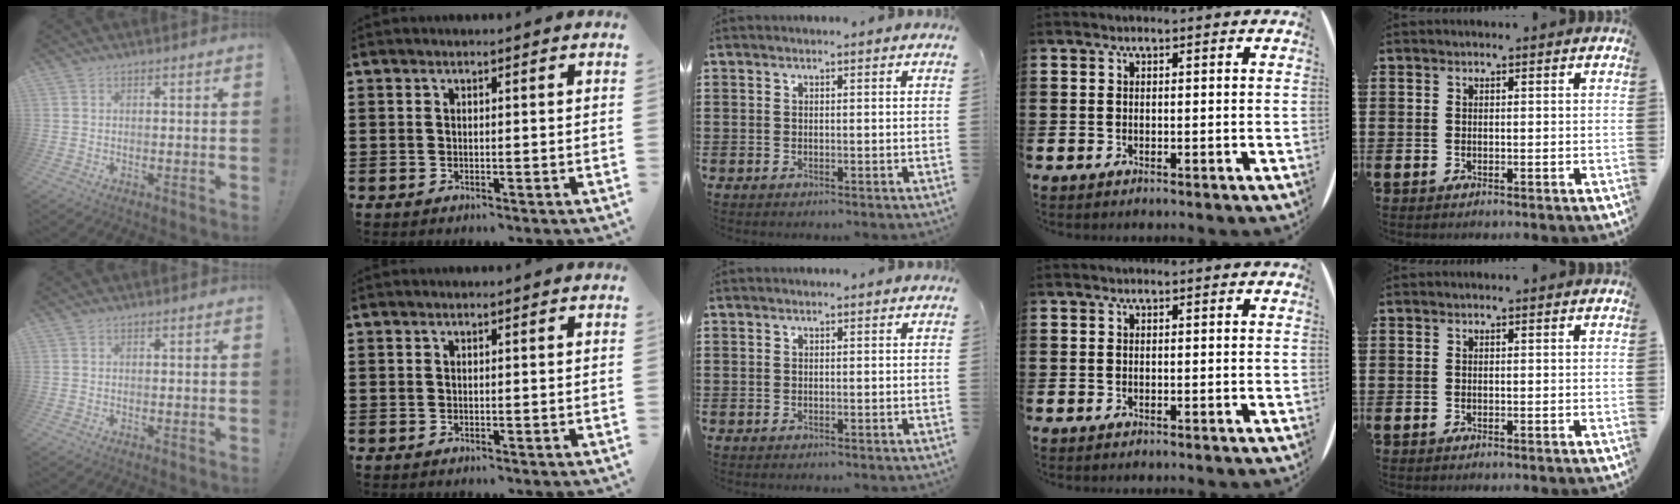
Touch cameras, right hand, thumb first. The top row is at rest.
{}